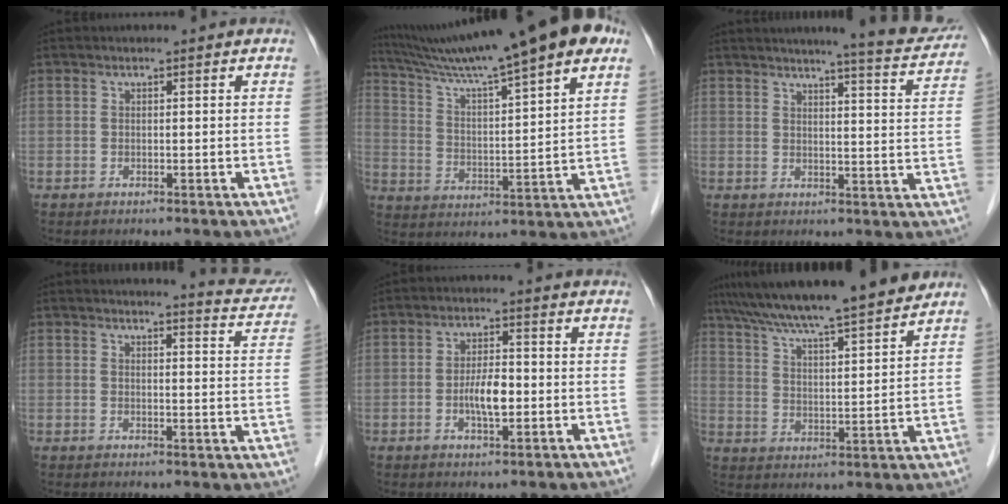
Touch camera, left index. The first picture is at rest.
{"total": 21.9, "force": [17.1, 0.1, 13.6], "torque": [-0.225, 0.019, 0.256]}
{"total": 11.4, "force": [10.6, 0.1, 4.3], "torque": [-0.052, -0.026, 0.112]}
{"total": 8.0, "force": [7.9, 0.3, 1.3], "torque": [-0.010, -0.032, 0.073]}
{"total": 4.5, "force": [-1.0, 1.4, 4.1], "torque": [-0.080, 0.001, -0.017]}
{"total": 17.6, "force": [15.4, 0.4, 8.5], "torque": [-0.140, 0.019, 0.233]}